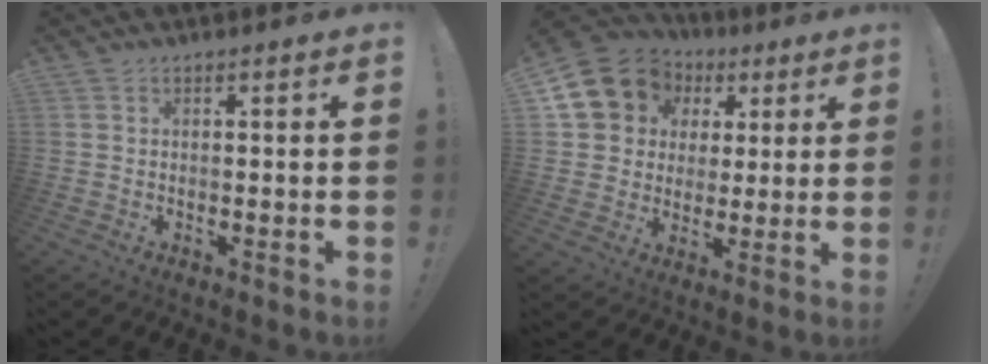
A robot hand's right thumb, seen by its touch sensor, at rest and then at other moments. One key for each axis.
{"total": 13.0, "fx": 5.3, "fy": 11.0, "fz": 4.5, "tx": -0.070, "ty": -0.024, "tz": 0.118}